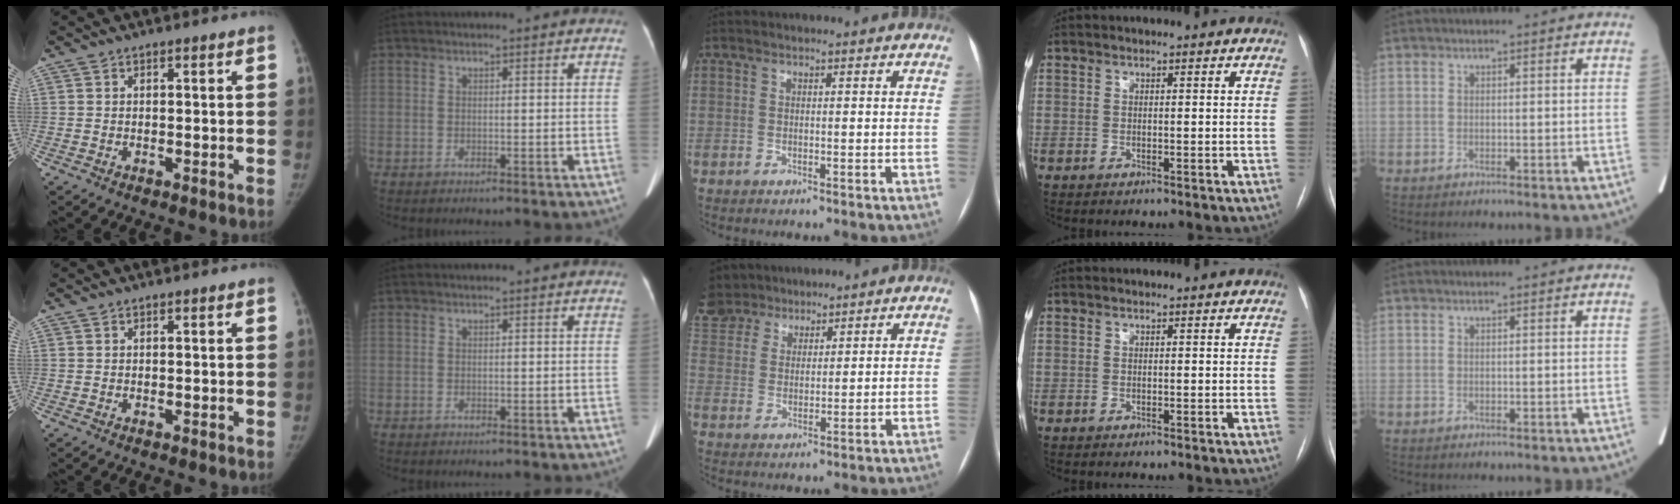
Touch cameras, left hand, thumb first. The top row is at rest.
{"middle": {"total": 11.0, "force": [8.9, 5.7, 2.9], "torque": [-0.074, 0.035, 0.172]}}